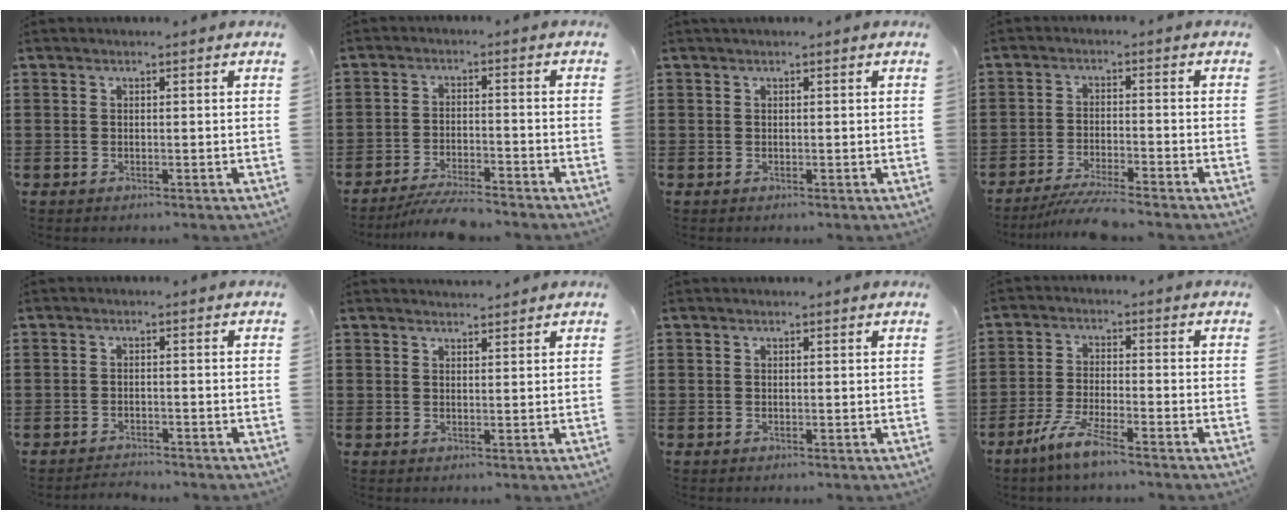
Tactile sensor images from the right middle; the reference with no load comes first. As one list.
[{"total": 5.0, "force": [-4.8, 0.3, 1.7], "torque": [-0.033, -0.004, -0.094]}, {"total": 0.0}, {"total": 4.8, "force": [-4.4, 0.0, 1.9], "torque": [-0.044, -0.012, -0.088]}, {"total": 1.7, "force": [-1.7, 0.2, 0.0], "torque": [-0.006, 0.001, -0.036]}, {"total": 1.6, "force": [1.6, 0.2, 0.0], "torque": [0.003, -0.002, 0.029]}, {"total": 0.0}, {"total": 6.3, "force": [-4.7, 0.3, 4.2], "torque": [-0.099, -0.012, -0.094]}]